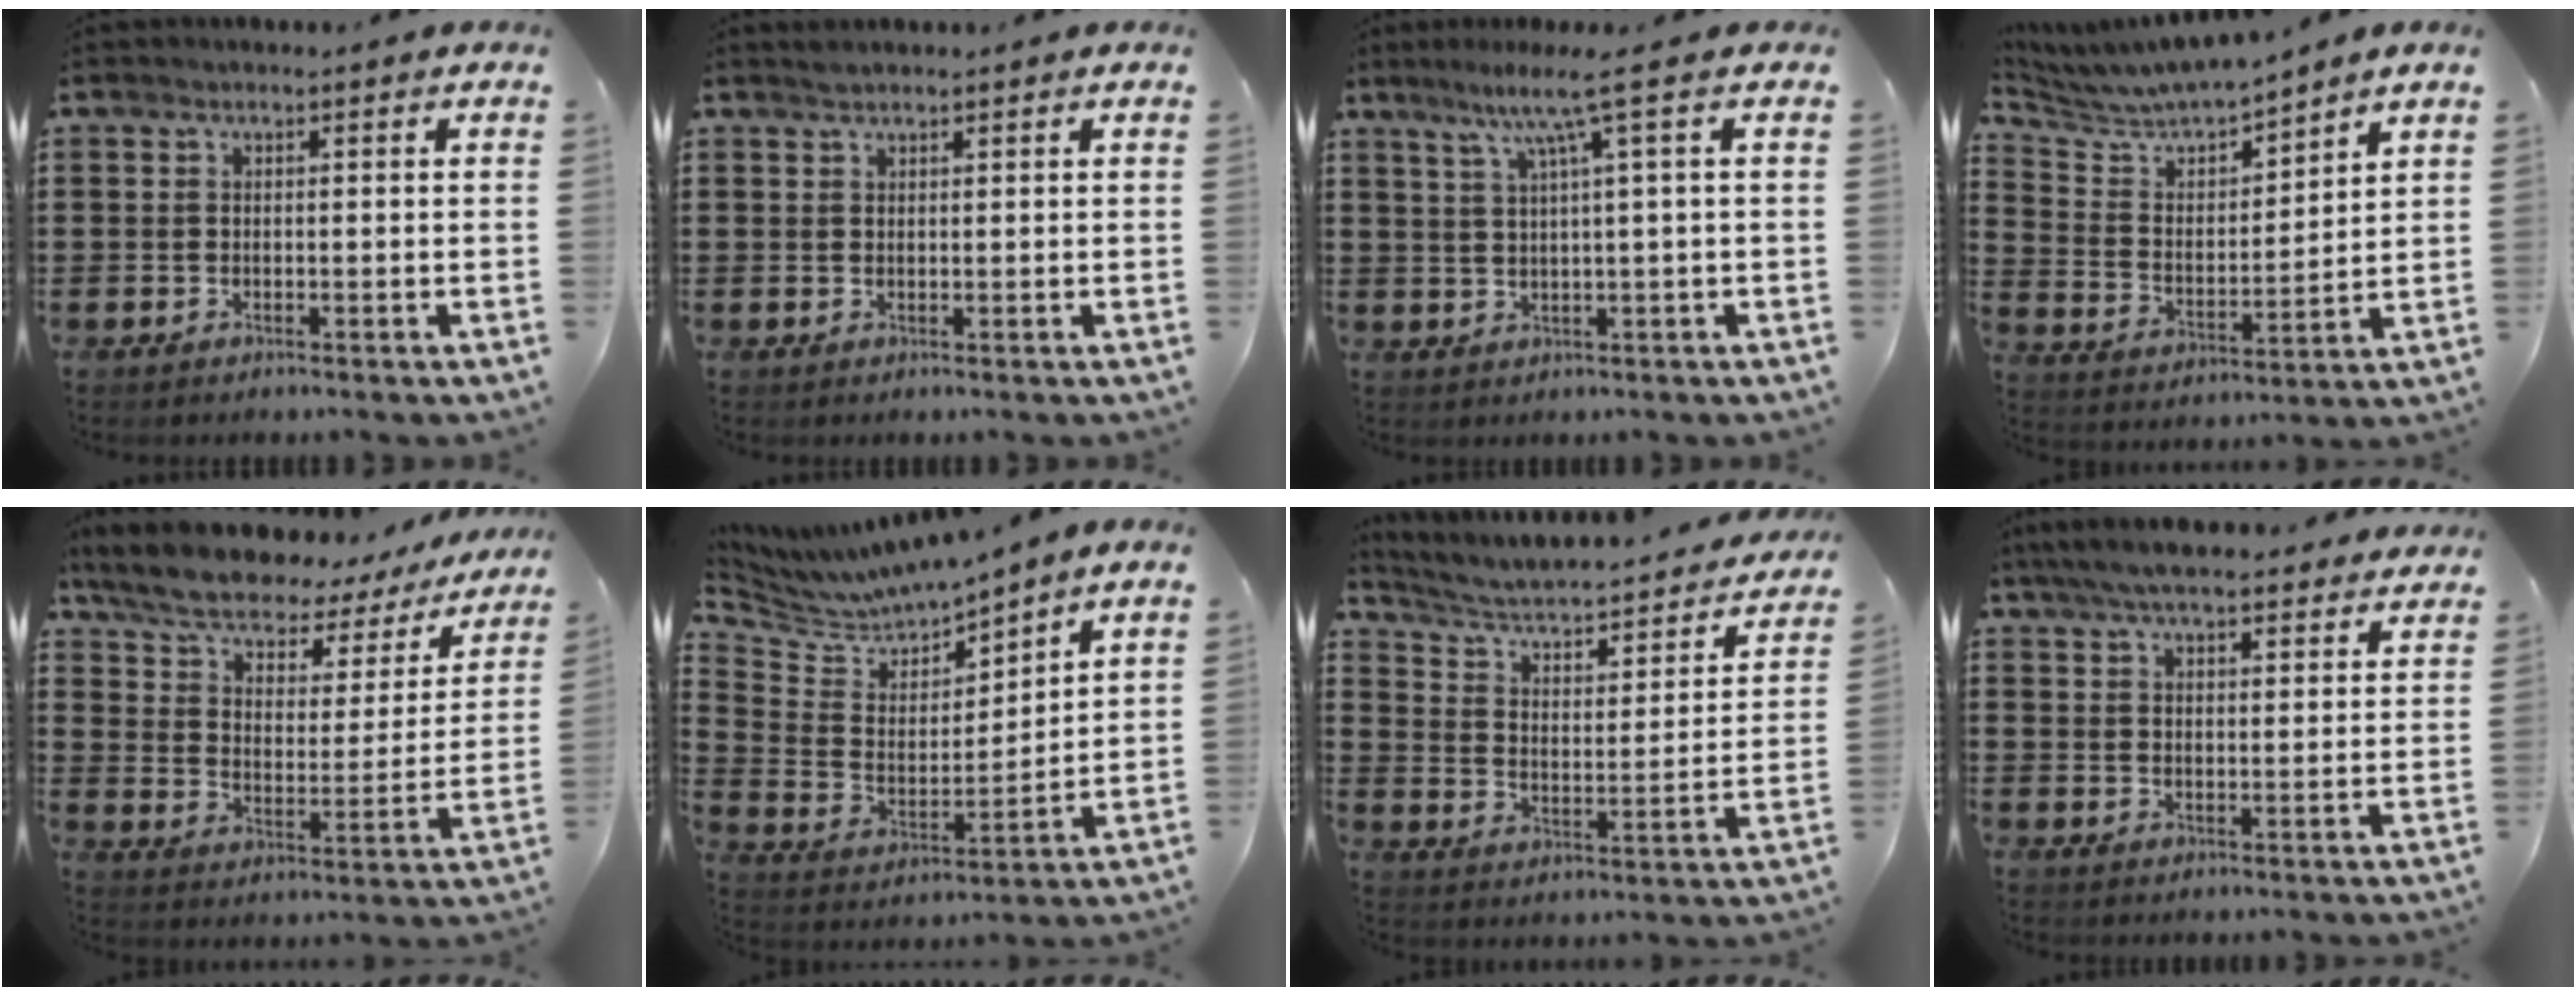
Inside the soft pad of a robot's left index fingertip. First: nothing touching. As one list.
[{"total": 0.9, "force": [0.9, 0.0, 0.3], "torque": [-0.007, -0.001, 0.017]}, {"total": 6.6, "force": [2.9, -0.5, 6.0], "torque": [-0.123, 0.002, 0.045]}, {"total": 5.6, "force": [5.5, 0.6, 0.8], "torque": [-0.048, -0.047, 0.091]}, {"total": 6.7, "force": [5.2, 2.4, 3.4], "torque": [-0.089, -0.036, 0.085]}, {"total": 5.4, "force": [5.3, 0.7, -0.2], "torque": [-0.037, -0.049, 0.087]}, {"total": 3.6, "force": [2.9, 1.2, 1.8], "torque": [-0.054, -0.031, 0.036]}, {"total": 6.2, "force": [5.8, 0.7, 2.0], "torque": [-0.057, -0.016, 0.107]}]